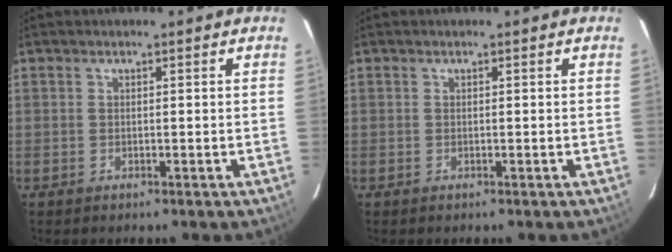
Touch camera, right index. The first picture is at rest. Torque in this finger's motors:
{"motor_torque": [-0.01, 0.01, 0.01, 0.01]}